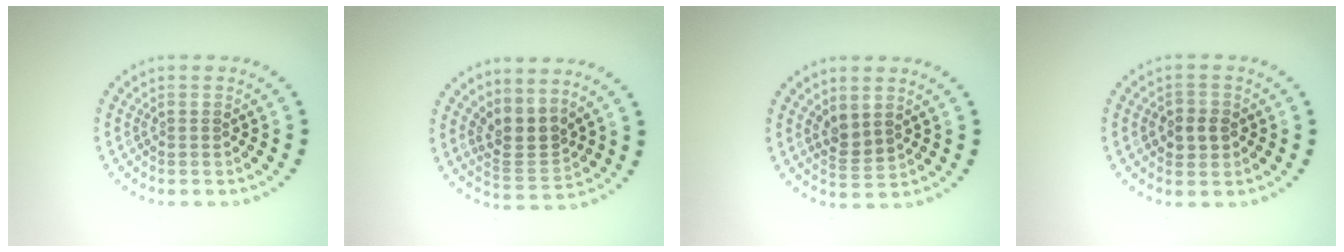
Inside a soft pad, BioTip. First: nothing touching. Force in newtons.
{"total": 2.9, "press": 2.3, "slide": 1.9}
{"total": 2.0, "press": 1.6, "slide": 1.1}
{"total": 2.2, "press": 2.1, "slide": 0.4}